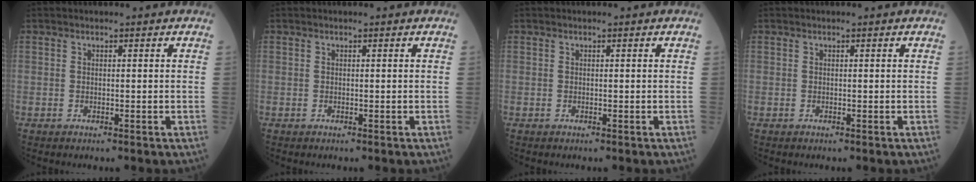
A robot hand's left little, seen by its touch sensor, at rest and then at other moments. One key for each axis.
{"total": 0.0}
{"total": 0.0}
{"total": 0.0}